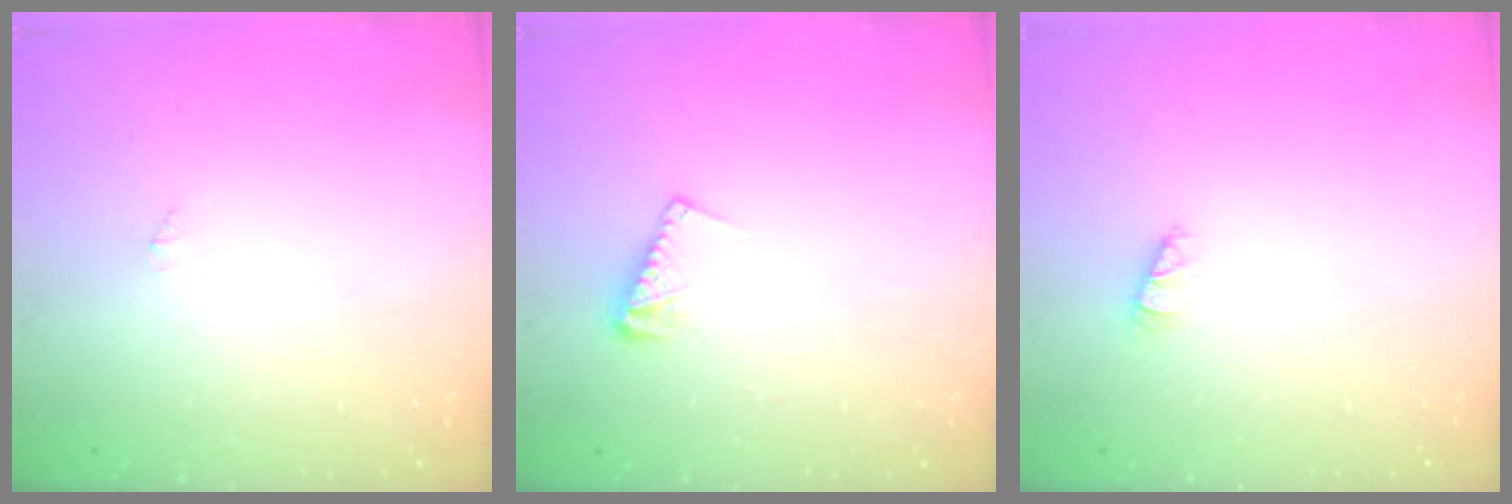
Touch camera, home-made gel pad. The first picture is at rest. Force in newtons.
{"total": 6.1, "press": 6.1, "slide": 0.2}
{"total": 1.0, "press": 1.0, "slide": 0.2}